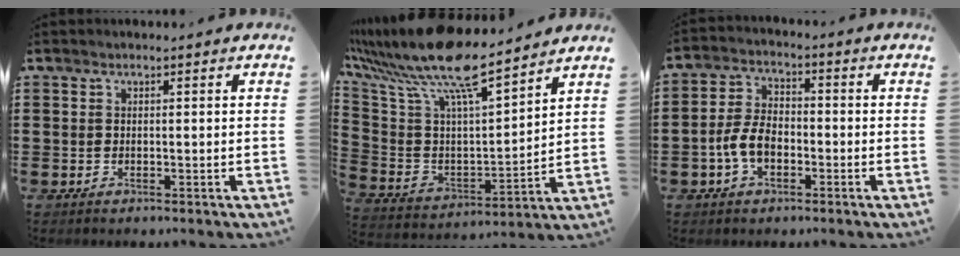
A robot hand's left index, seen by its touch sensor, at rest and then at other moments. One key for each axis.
{"total": 12.1, "fx": 10.0, "fy": 1.4, "fz": 6.6, "tx": -0.166, "ty": -0.069, "tz": 0.169}
{"total": 6.0, "fx": -2.2, "fy": 3.3, "fz": 4.4, "tx": -0.111, "ty": 0.000, "tz": -0.049}